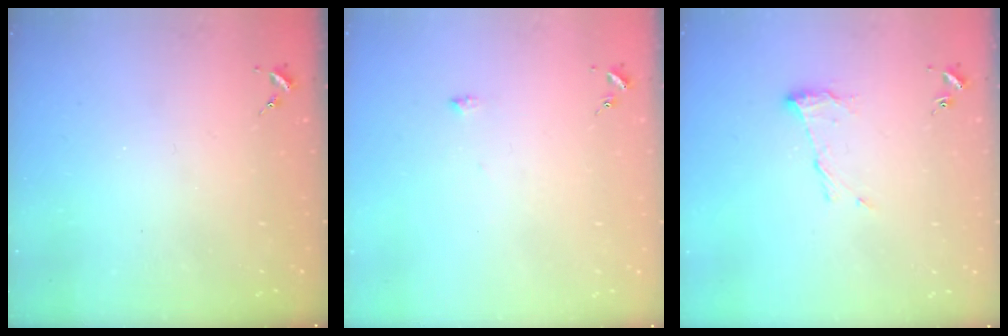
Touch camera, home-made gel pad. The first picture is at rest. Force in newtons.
{"total": 3.9, "press": 3.9, "slide": 0.6}
{"total": 8.2, "press": 8.2, "slide": 0.3}